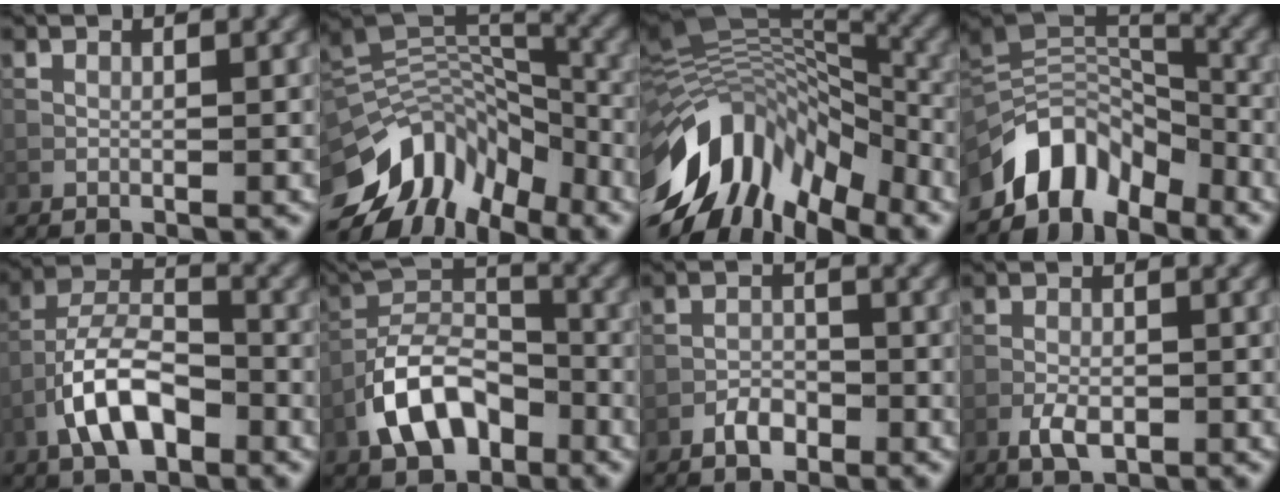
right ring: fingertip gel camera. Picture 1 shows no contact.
{"total": 11.9, "force": [-7.1, 7.1, 6.4], "torque": [-0.115, 0.024, -0.131]}
{"total": 13.4, "force": [-5.6, 7.8, 9.4], "torque": [-0.189, 0.018, -0.102]}
{"total": 7.8, "force": [-5.6, 4.2, 3.6], "torque": [-0.038, 0.004, -0.113]}
{"total": 7.3, "force": [-3.5, 3.5, 5.3], "torque": [-0.093, 0.009, -0.070]}
{"total": 8.2, "force": [-4.2, 4.5, 5.4], "torque": [-0.093, 0.008, -0.086]}
{"total": 2.1, "force": [-1.5, 1.1, 1.0], "torque": [-0.011, 0.006, -0.028]}
{"total": 2.6, "force": [-1.3, 1.3, 1.8], "torque": [-0.033, -0.001, -0.028]}